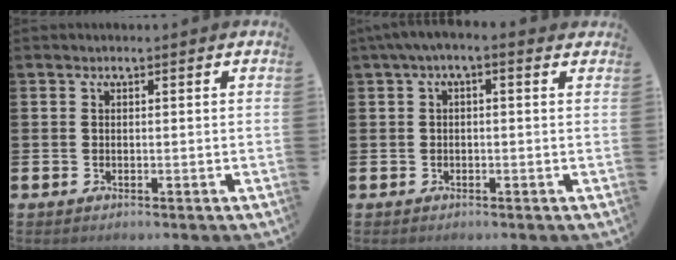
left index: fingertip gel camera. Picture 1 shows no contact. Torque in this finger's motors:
{"motor_torque": [1.04, -1.04, 0.31, 0.21]}